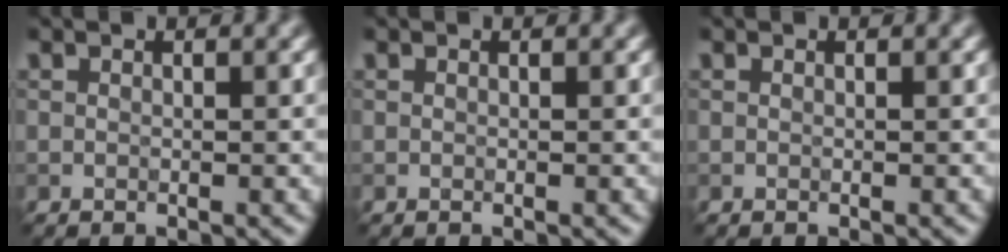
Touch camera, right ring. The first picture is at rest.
{"total": 0.0}
{"total": 0.0}